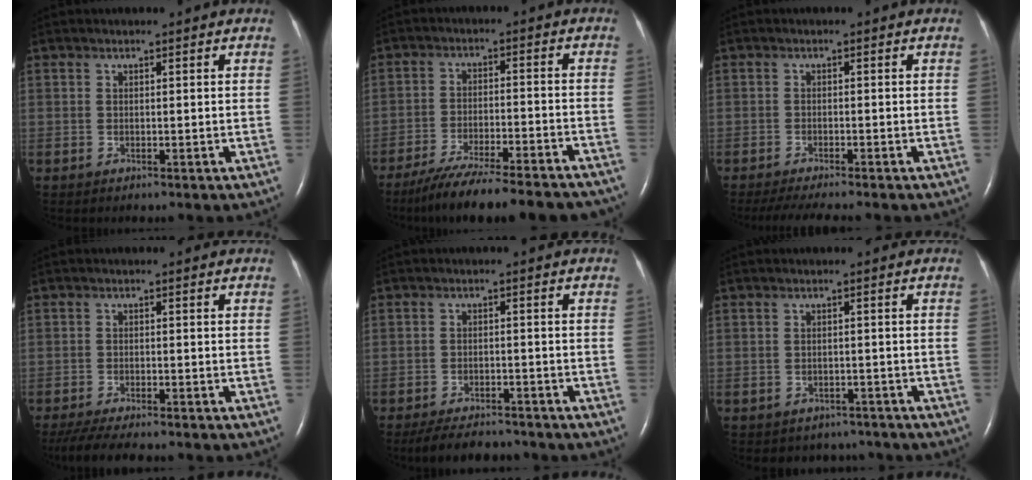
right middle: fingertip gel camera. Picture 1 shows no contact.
{"total": 19.4, "force": [-17.1, 2.1, 8.8], "torque": [-0.112, -0.024, -0.244]}
{"total": 6.9, "force": [-5.9, 0.3, 3.6], "torque": [-0.053, -0.017, -0.092]}
{"total": 8.1, "force": [-6.9, 1.1, 4.2], "torque": [-0.070, -0.020, -0.109]}
{"total": 7.3, "force": [-6.6, 2.0, 2.4], "torque": [-0.039, -0.012, -0.098]}
{"total": 4.5, "force": [-3.9, 2.2, -0.2], "torque": [0.000, 0.011, -0.045]}